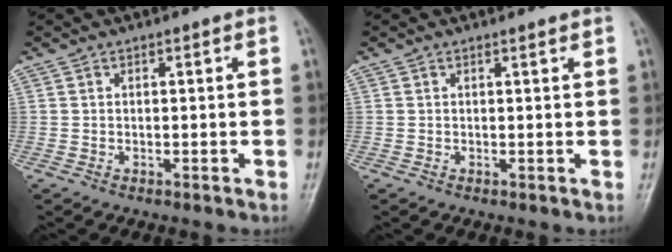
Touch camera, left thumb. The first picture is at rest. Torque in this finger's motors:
{"motor_torque": [-0.07, -0.01, -0.27, -0.23, 0.00]}